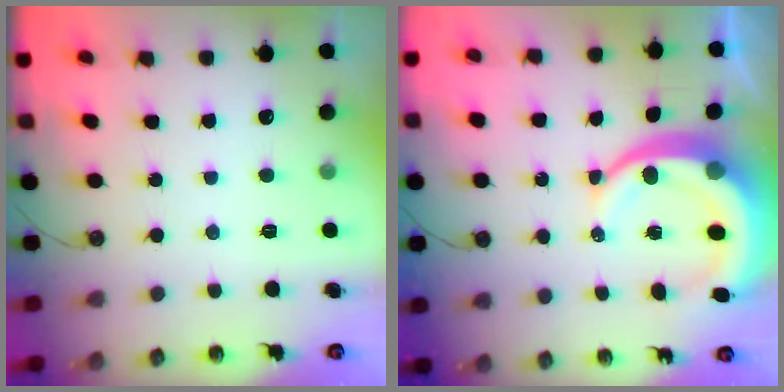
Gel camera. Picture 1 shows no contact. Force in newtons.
{"total": 13.6, "press": 13.5, "slide": 1.5}